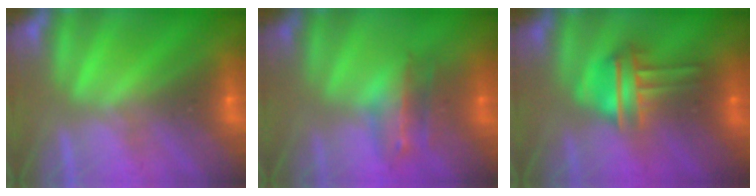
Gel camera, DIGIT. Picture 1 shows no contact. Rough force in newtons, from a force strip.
{"total": 2.7}
{"total": 5.4}